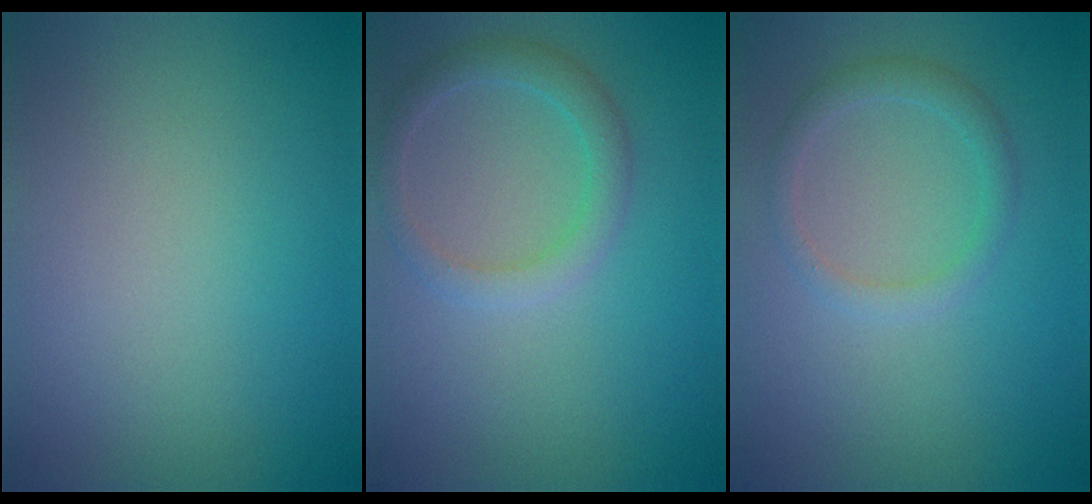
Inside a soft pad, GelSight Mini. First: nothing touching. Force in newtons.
{"total": 2.5, "press": 2.5, "slide": 0.2}
{"total": 1.8, "press": 1.8, "slide": 0.2}